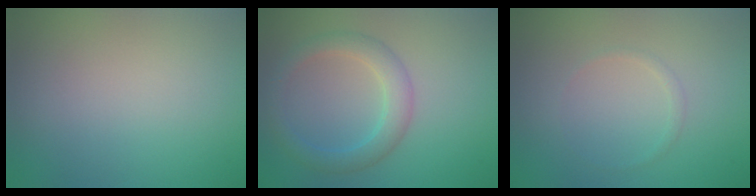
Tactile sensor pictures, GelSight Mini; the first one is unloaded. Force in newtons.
{"total": 3.1, "press": 3.1, "slide": 0.0}
{"total": 0.6, "press": 0.6, "slide": 0.1}